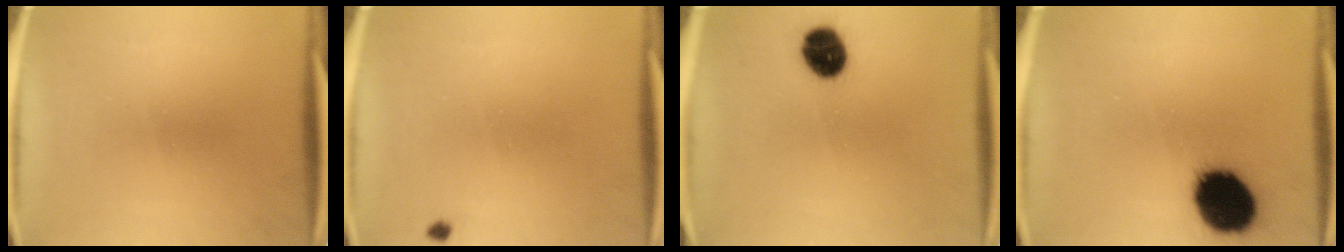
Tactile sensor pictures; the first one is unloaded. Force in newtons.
{"total": 0.7}
{"total": 8.9}
{"total": 18.4}